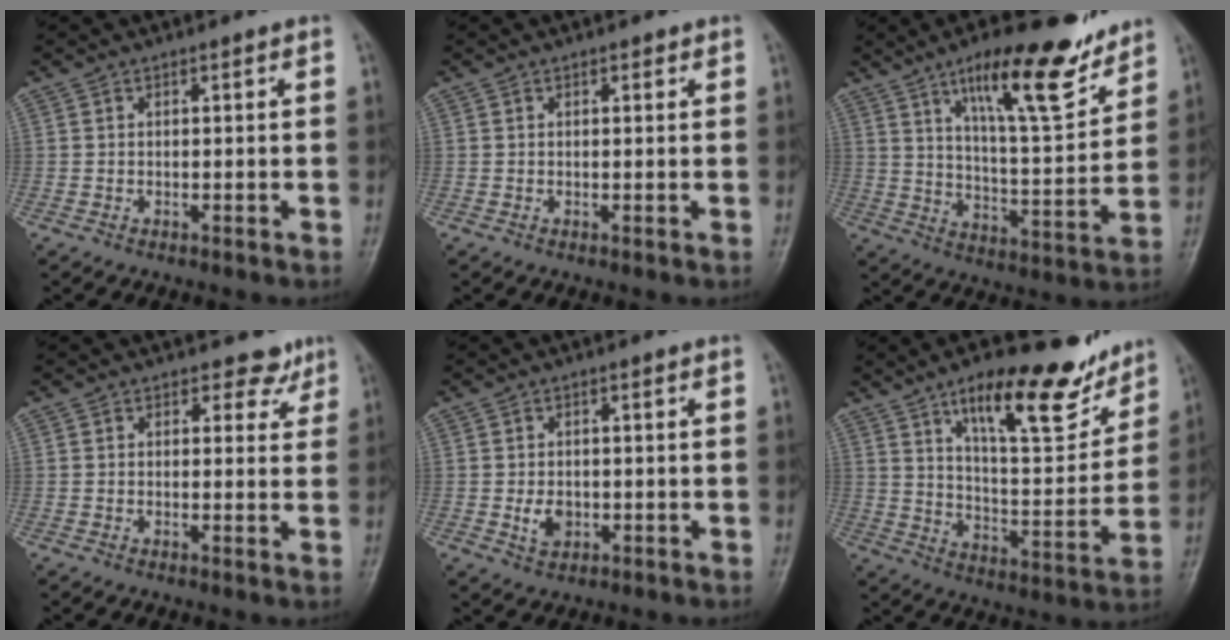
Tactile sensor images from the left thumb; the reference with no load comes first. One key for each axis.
{"total": 1.0, "fx": 0.6, "fy": 0.6, "fz": 0.6, "tx": -0.002, "ty": -0.001, "tz": 0.005}
{"total": 17.6, "fx": 11.5, "fy": 4.7, "fz": 12.5, "tx": -0.168, "ty": -0.065, "tz": 0.191}
{"total": 3.3, "fx": 2.3, "fy": 2.3, "fz": 0.7, "tx": 0.018, "ty": -0.013, "tz": 0.021}
{"total": 3.6, "fx": -0.7, "fy": 2.7, "fz": 2.4, "tx": -0.034, "ty": -0.001, "tz": -0.007}
{"total": 19.5, "fx": 12.8, "fy": 6.6, "fz": 13.2, "tx": -0.151, "ty": -0.072, "tz": 0.205}